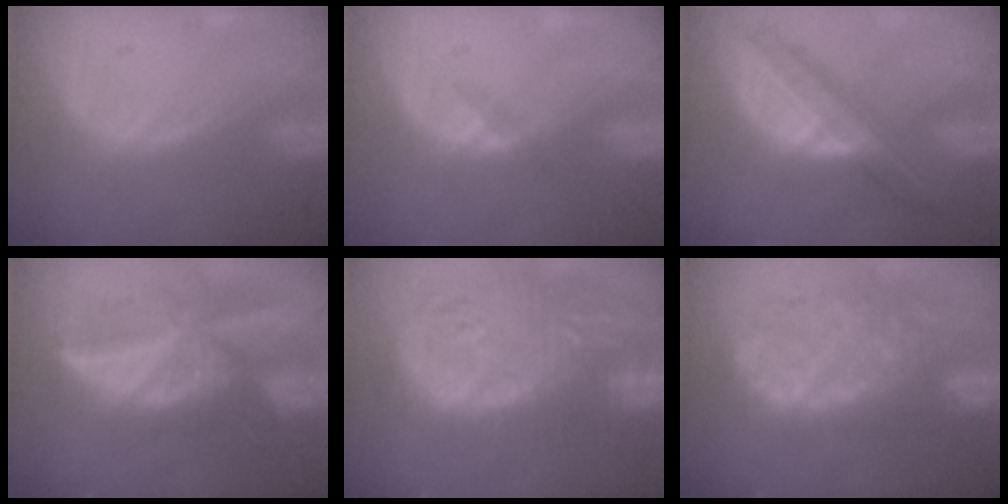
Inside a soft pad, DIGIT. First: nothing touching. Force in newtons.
{"total": 1.3, "press": 0.9, "slide": 0.9}
{"total": 8.2, "press": 6.9, "slide": 4.4}
{"total": 9.7, "press": 8.5, "slide": 4.7}
{"total": 15.8, "press": 13.0, "slide": 9.0}
{"total": 12.9, "press": 10.6, "slide": 7.2}